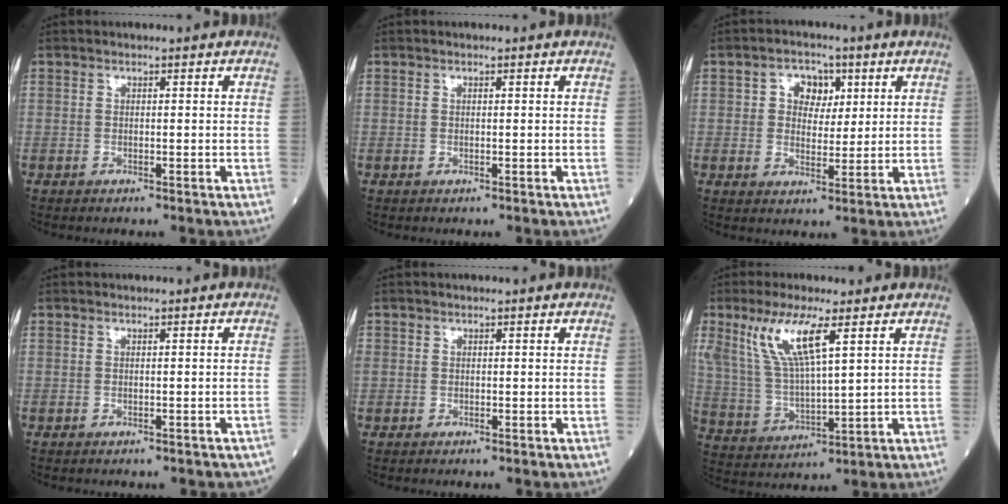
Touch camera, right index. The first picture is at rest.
{"total": 0.0}
{"total": 5.1, "force": [1.7, 3.7, 3.0], "torque": [-0.044, 0.015, 0.028]}
{"total": 3.8, "force": [-3.2, 1.1, 1.6], "torque": [-0.020, 0.000, -0.033]}
{"total": 0.5, "force": [-0.2, 0.5, 0.1], "torque": [-0.004, 0.004, -0.007]}
{"total": 10.8, "force": [5.4, 1.9, 9.2], "torque": [-0.207, 0.002, 0.111]}